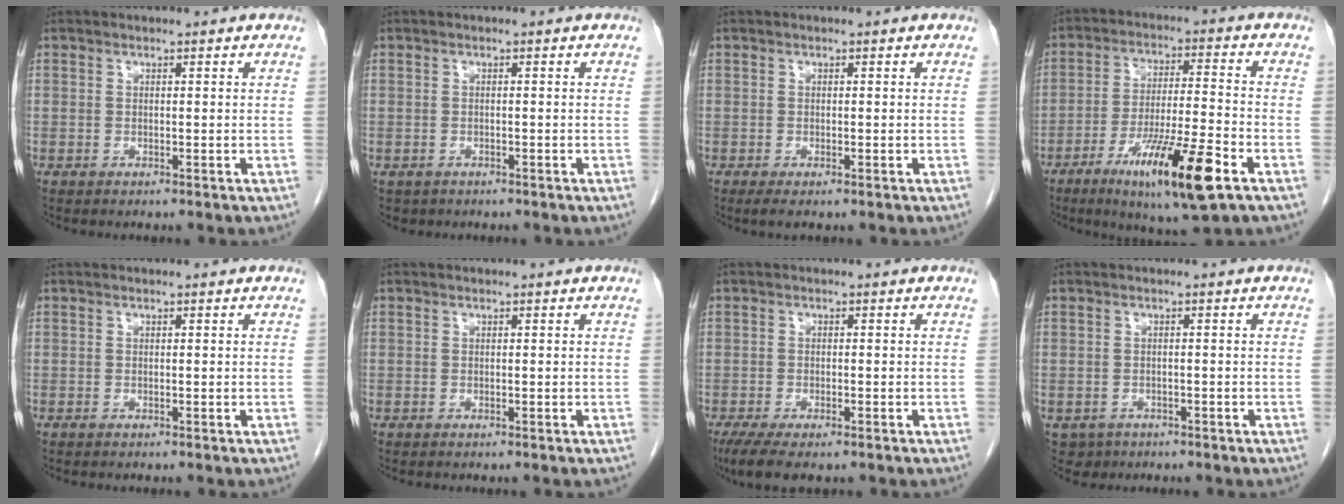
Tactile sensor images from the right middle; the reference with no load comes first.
{"total": 1.5, "force": [-0.9, 1.2, 0.3], "torque": [-0.012, 0.001, -0.009]}
{"total": 1.7, "force": [-0.9, 0.5, 1.4], "torque": [-0.023, -0.003, -0.012]}
{"total": 14.4, "force": [-7.3, 1.0, 12.3], "torque": [-0.219, -0.026, -0.120]}
{"total": 0.0}
{"total": 0.0}
{"total": 6.1, "force": [-4.2, 1.9, 4.0], "torque": [-0.067, -0.014, -0.066]}
{"total": 2.8, "force": [-1.6, 2.3, 0.3], "torque": [-0.005, 0.005, -0.023]}